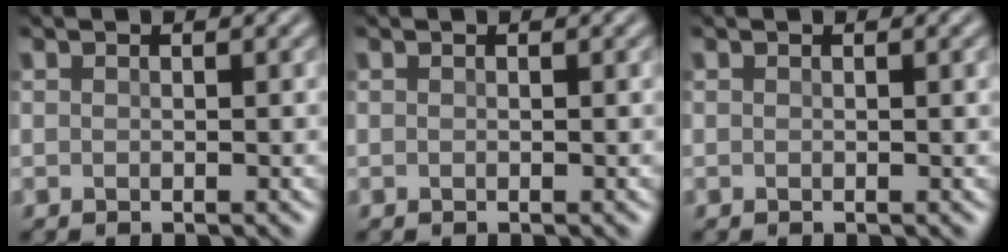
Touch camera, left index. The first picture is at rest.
{"total": 0.0}
{"total": 0.5, "force": [0.1, 0.0, 0.5], "torque": [-0.005, 0.003, 0.001]}